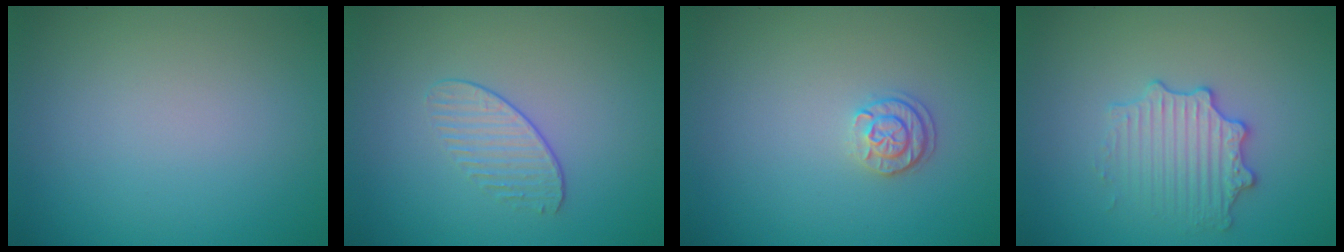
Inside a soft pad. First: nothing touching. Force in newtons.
{"total": 1.6, "press": 1.1, "slide": 1.2}
{"total": 1.7, "press": 1.6, "slide": 0.7}
{"total": 2.9, "press": 2.8, "slide": 0.5}